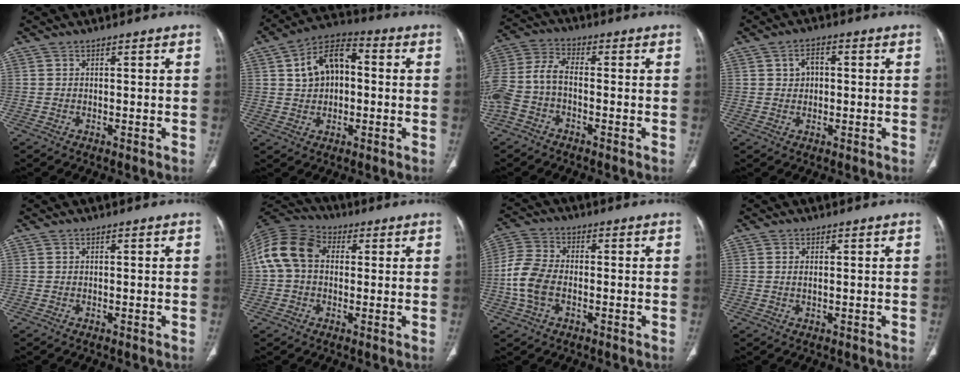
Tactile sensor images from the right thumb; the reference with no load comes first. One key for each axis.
{"total": 11.1, "fx": 1.6, "fy": 7.3, "fz": 8.3, "tx": -0.125, "ty": 0.027, "tz": 0.018}
{"total": 10.9, "fx": -3.1, "fy": 6.2, "fz": 8.4, "tx": -0.195, "ty": 0.031, "tz": -0.066}
{"total": 3.5, "fx": 0.6, "fy": 2.5, "fz": 2.3, "tx": -0.031, "ty": 0.009, "tz": 0.008}
{"total": 0.0}
{"total": 12.0, "fx": 1.6, "fy": 8.8, "fz": 8.0, "tx": -0.158, "ty": 0.034, "tz": 0.019}
{"total": 8.9, "fx": -1.8, "fy": 5.5, "fz": 6.8, "tx": -0.155, "ty": 0.016, "tz": -0.040}
{"total": 1.0, "fx": 0.2, "fy": 0.4, "fz": 0.9, "tx": -0.022, "ty": -0.001, "tz": 0.006}